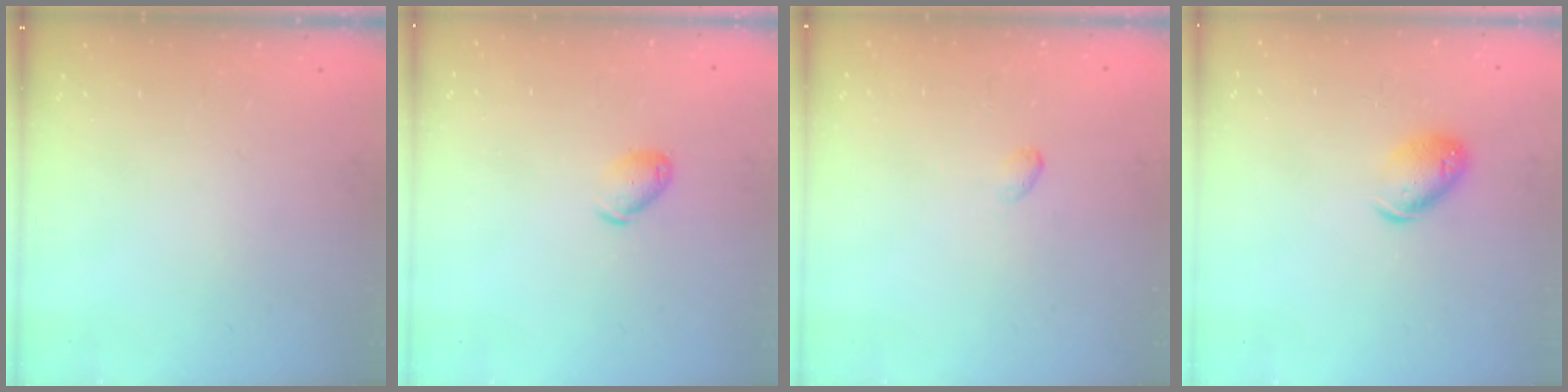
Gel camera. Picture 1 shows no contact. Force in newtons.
{"total": 6.9, "press": 6.8, "slide": 1.2}
{"total": 2.7, "press": 2.7, "slide": 0.5}
{"total": 9.7, "press": 9.6, "slide": 1.4}